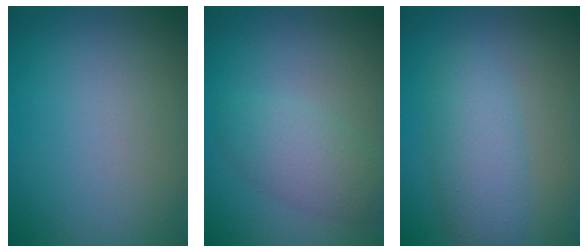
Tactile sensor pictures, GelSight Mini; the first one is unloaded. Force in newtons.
{"total": 3.4, "press": 3.4, "slide": 0.1}
{"total": 4.0, "press": 4.0, "slide": 0.1}